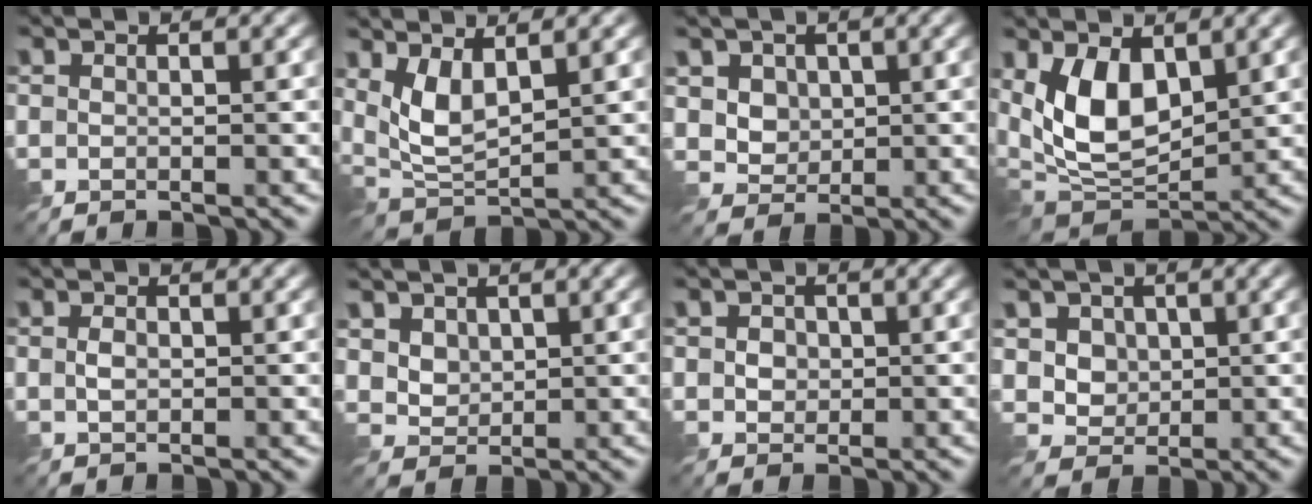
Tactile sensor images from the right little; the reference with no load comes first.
{"total": 4.1, "force": [1.5, 1.5, 3.5], "torque": [-0.082, -0.010, 0.034]}
{"total": 3.6, "force": [1.3, 2.9, 1.6], "torque": [-0.051, -0.003, 0.035]}
{"total": 7.1, "force": [1.9, 3.8, 5.7], "torque": [-0.115, -0.014, 0.034]}
{"total": 1.0, "force": [-0.2, 0.6, 0.8], "torque": [-0.020, 0.001, -0.006]}
{"total": 2.8, "force": [1.3, 2.1, 1.3], "torque": [-0.048, -0.006, 0.045]}
{"total": 2.0, "force": [0.2, 1.7, 1.0], "torque": [-0.022, 0.003, 0.002]}
{"total": 3.5, "force": [1.1, 3.0, 1.5], "torque": [-0.047, -0.003, 0.030]}